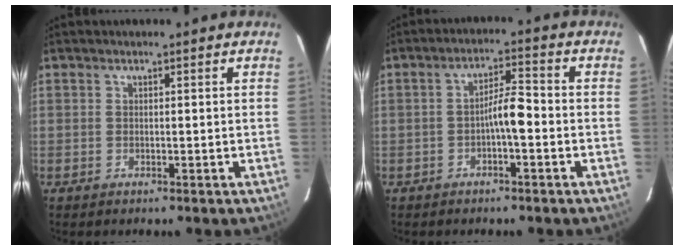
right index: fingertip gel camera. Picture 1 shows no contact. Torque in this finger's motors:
{"motor_torque": [0.76, 0.05, 0.35, 0.09]}